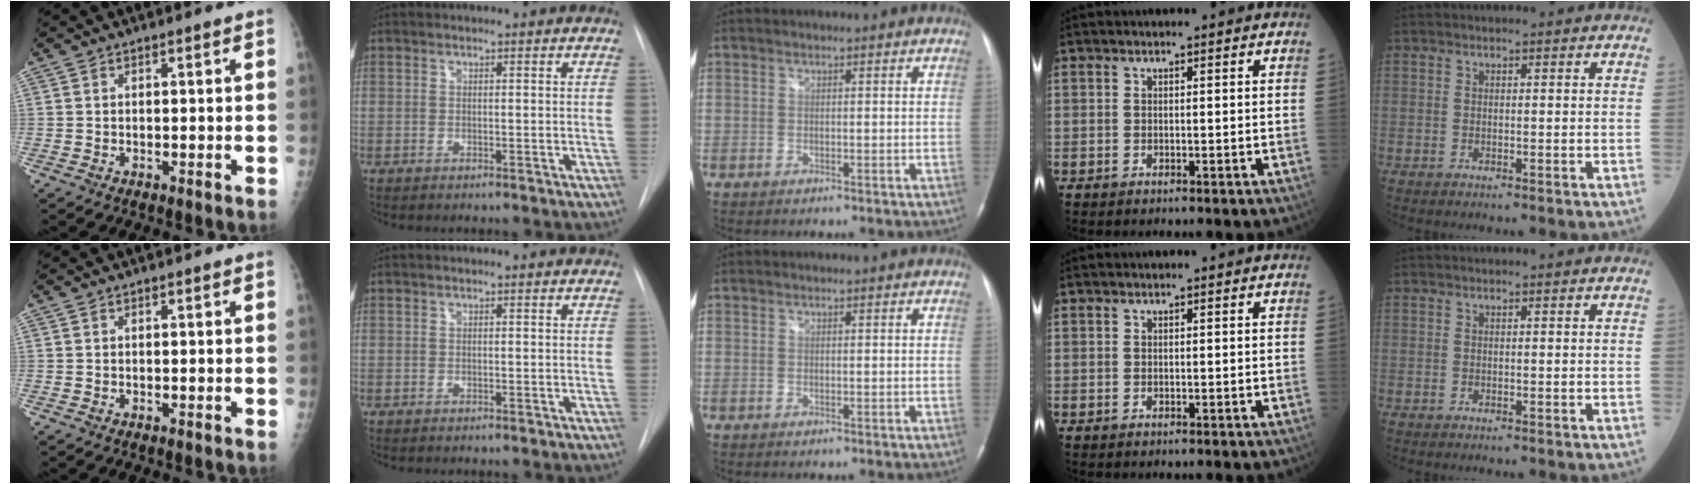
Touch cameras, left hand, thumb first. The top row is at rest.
{}